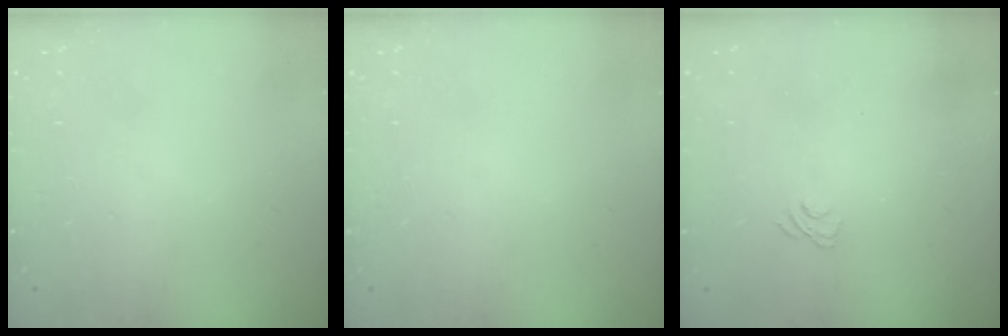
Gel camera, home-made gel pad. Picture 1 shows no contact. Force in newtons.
{"total": 0.0}
{"total": 1.5, "press": 0.9, "slide": 1.2}